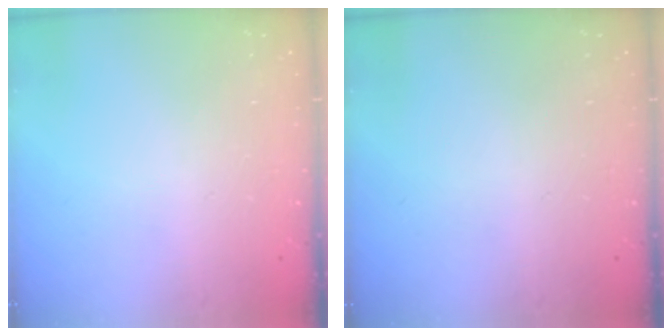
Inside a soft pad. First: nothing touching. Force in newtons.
{"total": 0.0}